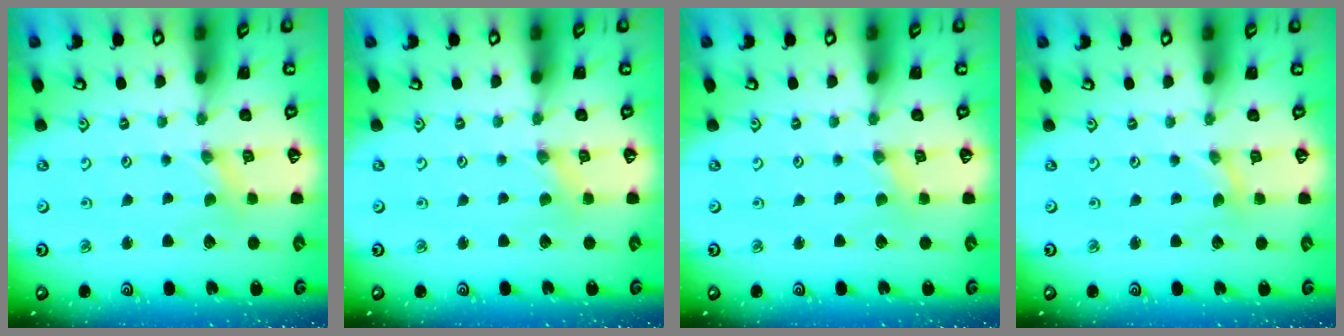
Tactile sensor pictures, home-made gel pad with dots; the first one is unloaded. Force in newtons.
{"total": 0.7, "press": 0.6, "slide": 0.1}
{"total": 0.0}
{"total": 0.0}